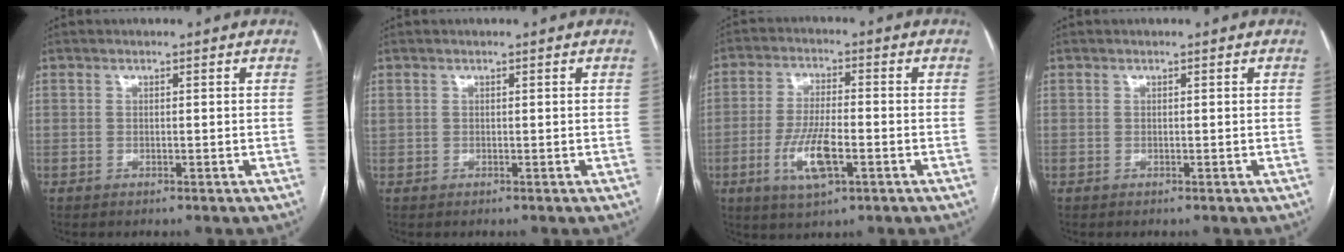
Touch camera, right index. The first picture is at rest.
{"total": 0.6, "force": [0.3, 0.5, 0.2], "torque": [-0.006, 0.016, 0.009]}
{"total": 8.5, "force": [-3.0, 2.1, 7.7], "torque": [-0.156, -0.006, -0.051]}
{"total": 0.0}